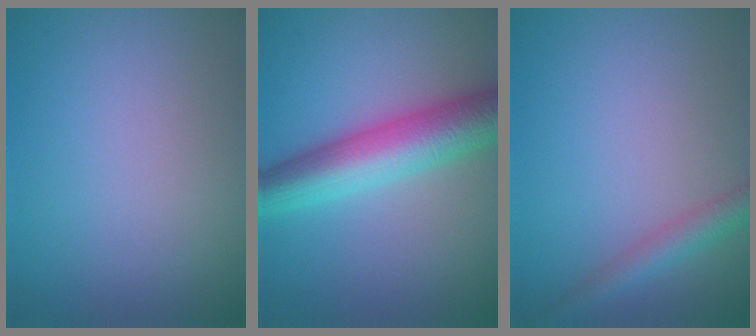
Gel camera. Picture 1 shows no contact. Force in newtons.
{"total": 8.1, "press": 8.1, "slide": 0.1}
{"total": 2.8, "press": 2.8, "slide": 0.1}